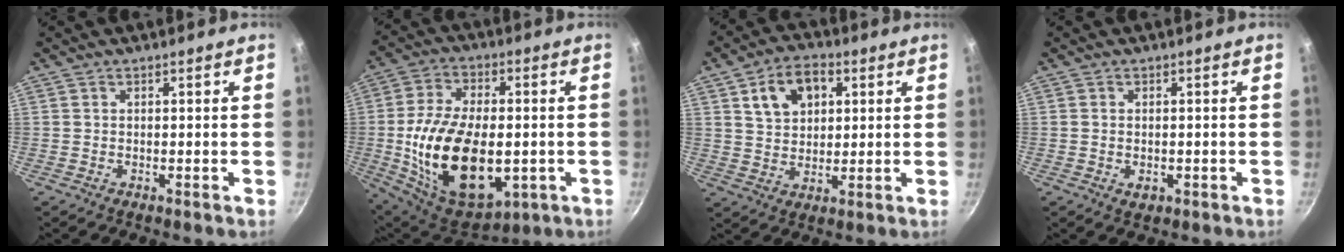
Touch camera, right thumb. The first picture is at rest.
{"total": 24.1, "force": [-3.4, 13.9, 19.4], "torque": [-0.338, 0.006, -0.040]}
{"total": 10.2, "force": [3.6, 7.0, 6.4], "torque": [-0.084, 0.003, 0.061]}
{"total": 2.2, "force": [-0.6, 1.5, 1.6], "torque": [-0.024, -0.003, -0.008]}